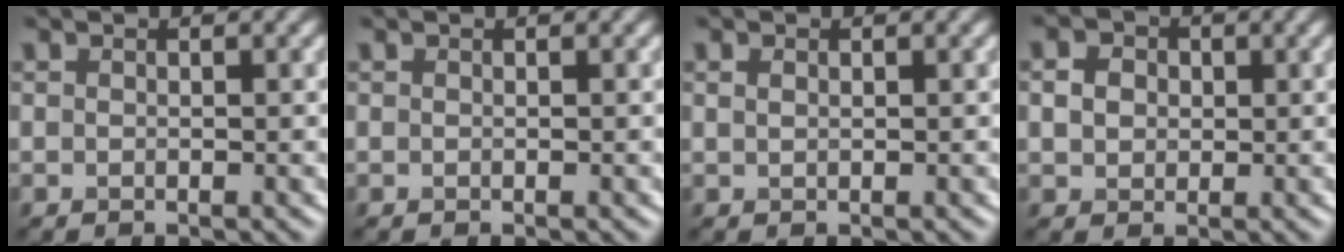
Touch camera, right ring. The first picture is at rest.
{"total": 0.0}
{"total": 0.6, "force": [0.3, 0.4, 0.3], "torque": [-0.009, 0.001, 0.006]}
{"total": 2.4, "force": [0.4, 2.1, 1.2], "torque": [-0.023, 0.000, 0.003]}